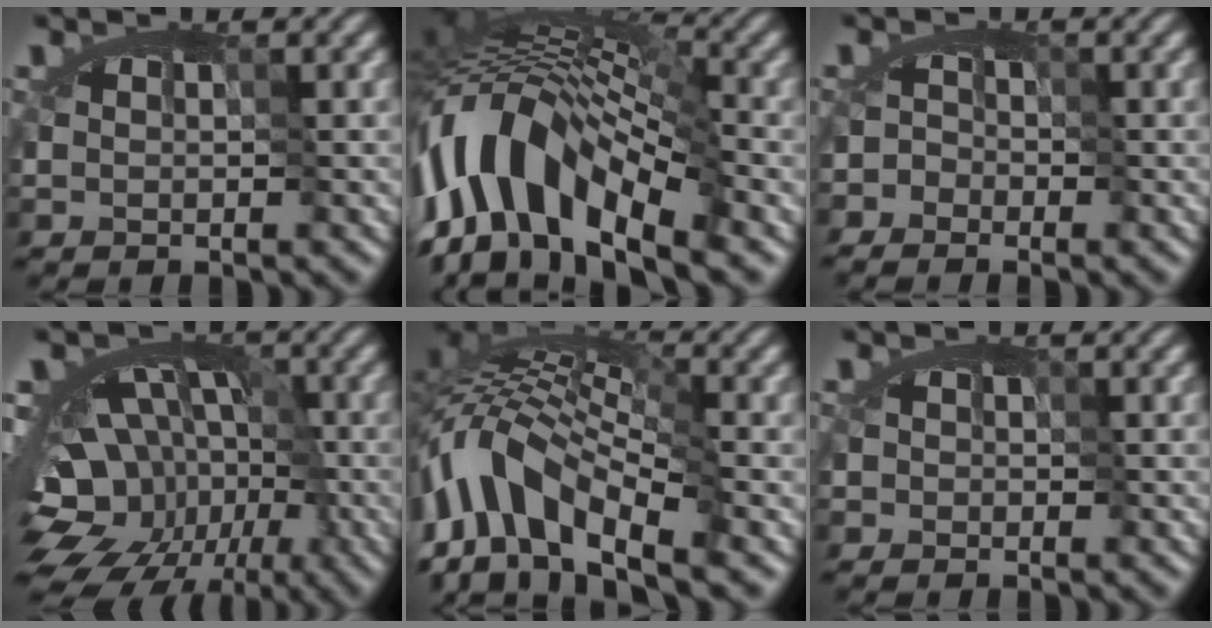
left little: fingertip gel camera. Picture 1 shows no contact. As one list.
[{"total": 12.9, "force": [-6.0, 5.8, 9.8], "torque": [-0.170, 0.013, -0.116]}, {"total": 1.5, "force": [-1.2, 0.8, -0.1], "torque": [0.008, 0.000, -0.024]}, {"total": 14.1, "force": [-6.1, 10.1, 7.7], "torque": [-0.105, -0.014, -0.085]}, {"total": 9.4, "force": [-6.5, 3.5, 5.9], "torque": [-0.099, 0.005, -0.139]}, {"total": 0.5, "force": [-0.4, 0.1, -0.3], "torque": [0.001, -0.002, -0.003]}]